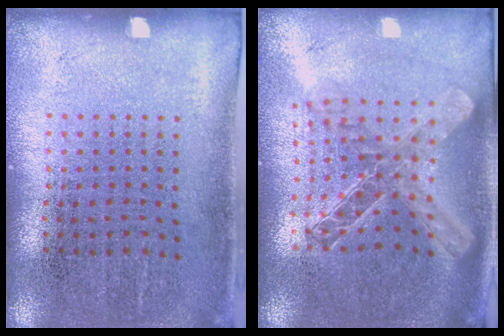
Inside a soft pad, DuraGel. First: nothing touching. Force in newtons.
{"total": 2.0, "press": 1.7, "slide": 1.1}